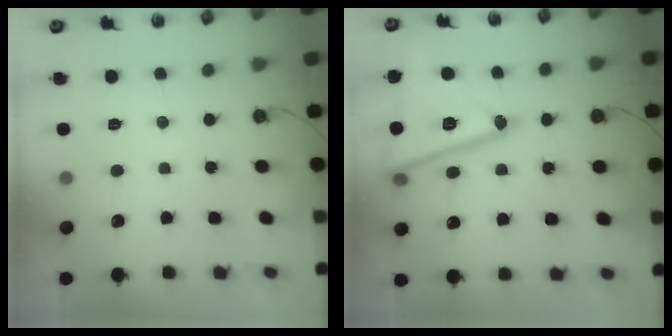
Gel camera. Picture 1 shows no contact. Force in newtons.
{"total": 19.8, "press": 19.7, "slide": 2.3}